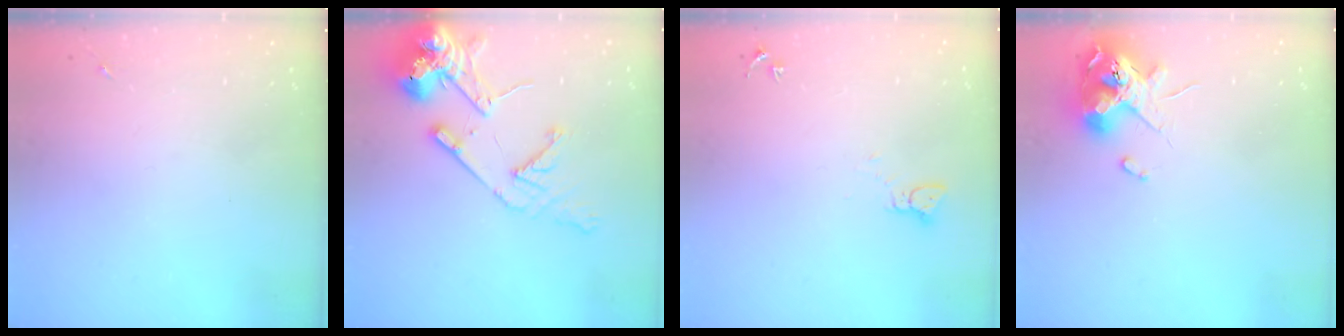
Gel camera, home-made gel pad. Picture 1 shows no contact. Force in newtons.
{"total": 15.7, "press": 15.5, "slide": 2.3}
{"total": 2.2, "press": 2.2, "slide": 0.2}
{"total": 11.9, "press": 11.8, "slide": 1.5}